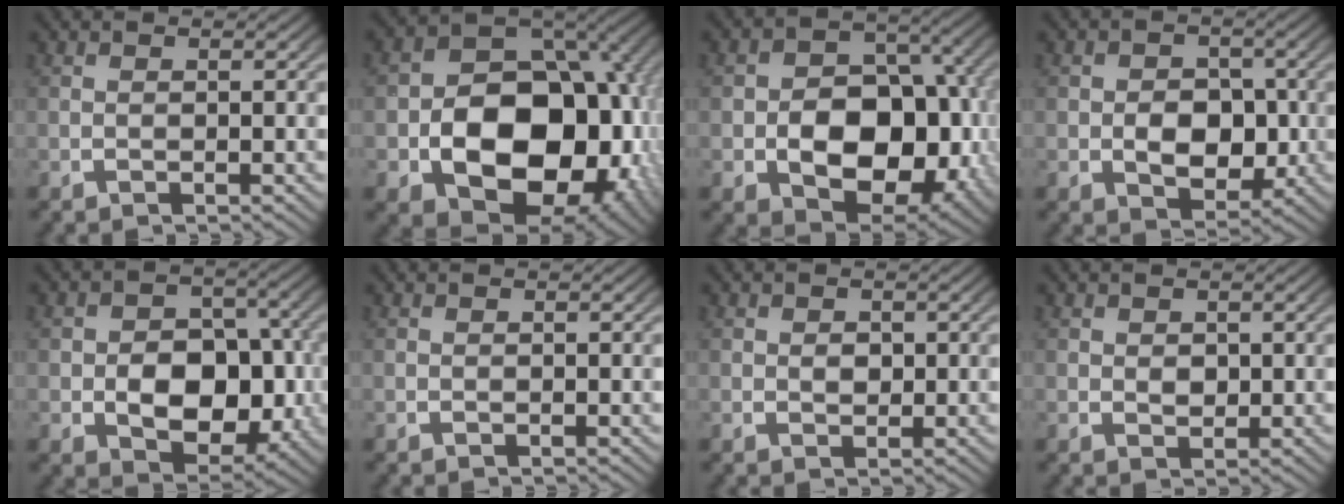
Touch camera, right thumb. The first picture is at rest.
{"total": 20.5, "force": [-3.2, 14.3, 14.4], "torque": [-0.265, -0.068, -0.025]}
{"total": 13.8, "force": [-1.5, 9.8, 9.6], "torque": [-0.174, -0.051, -0.005]}
{"total": 5.8, "force": [-0.5, 4.3, 3.8], "torque": [-0.071, -0.025, 0.001]}
{"total": 9.4, "force": [-0.9, 6.8, 6.5], "torque": [-0.121, -0.040, 0.001]}
{"total": 0.0}
{"total": 1.4, "force": [0.3, 1.1, 0.8], "torque": [-0.016, -0.011, 0.011]}
{"total": 1.6, "force": [0.5, 1.2, 0.9], "torque": [-0.017, -0.014, 0.017]}